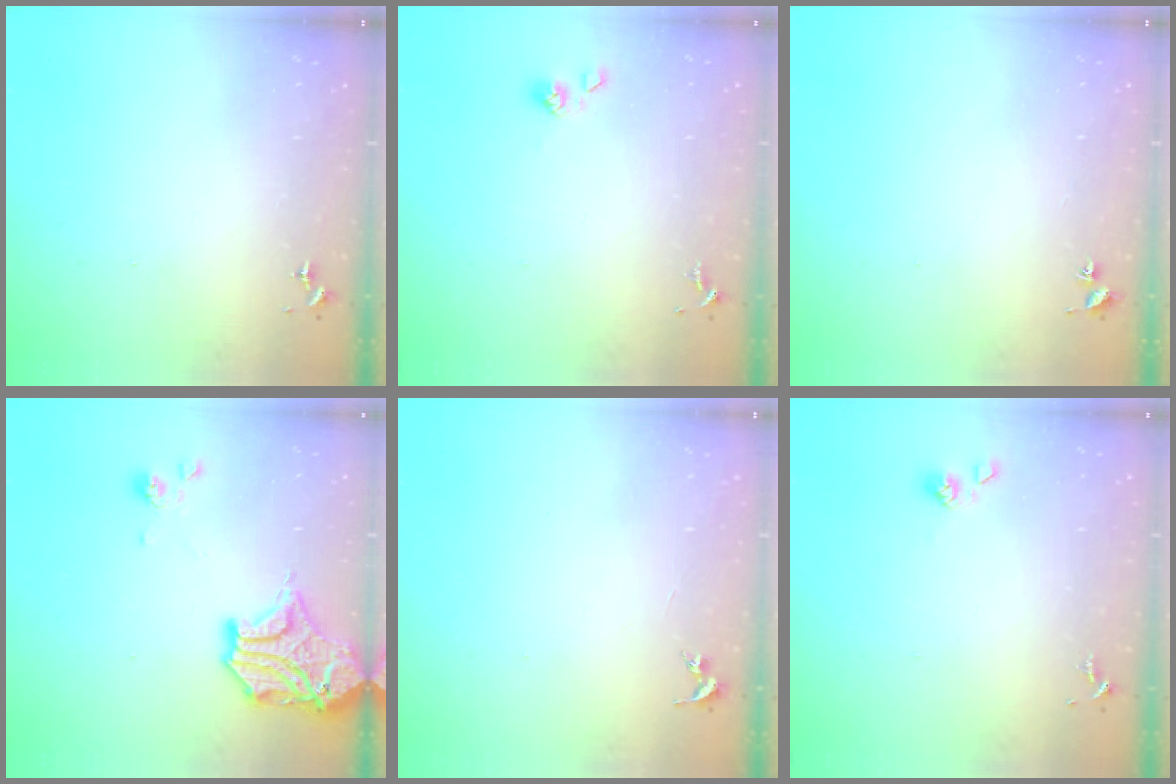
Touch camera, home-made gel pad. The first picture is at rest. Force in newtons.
{"total": 4.4, "press": 4.1, "slide": 1.6}
{"total": 1.8, "press": 1.8, "slide": 0.2}
{"total": 16.4, "press": 16.1, "slide": 3.1}
{"total": 0.0}
{"total": 4.4, "press": 4.1, "slide": 1.6}